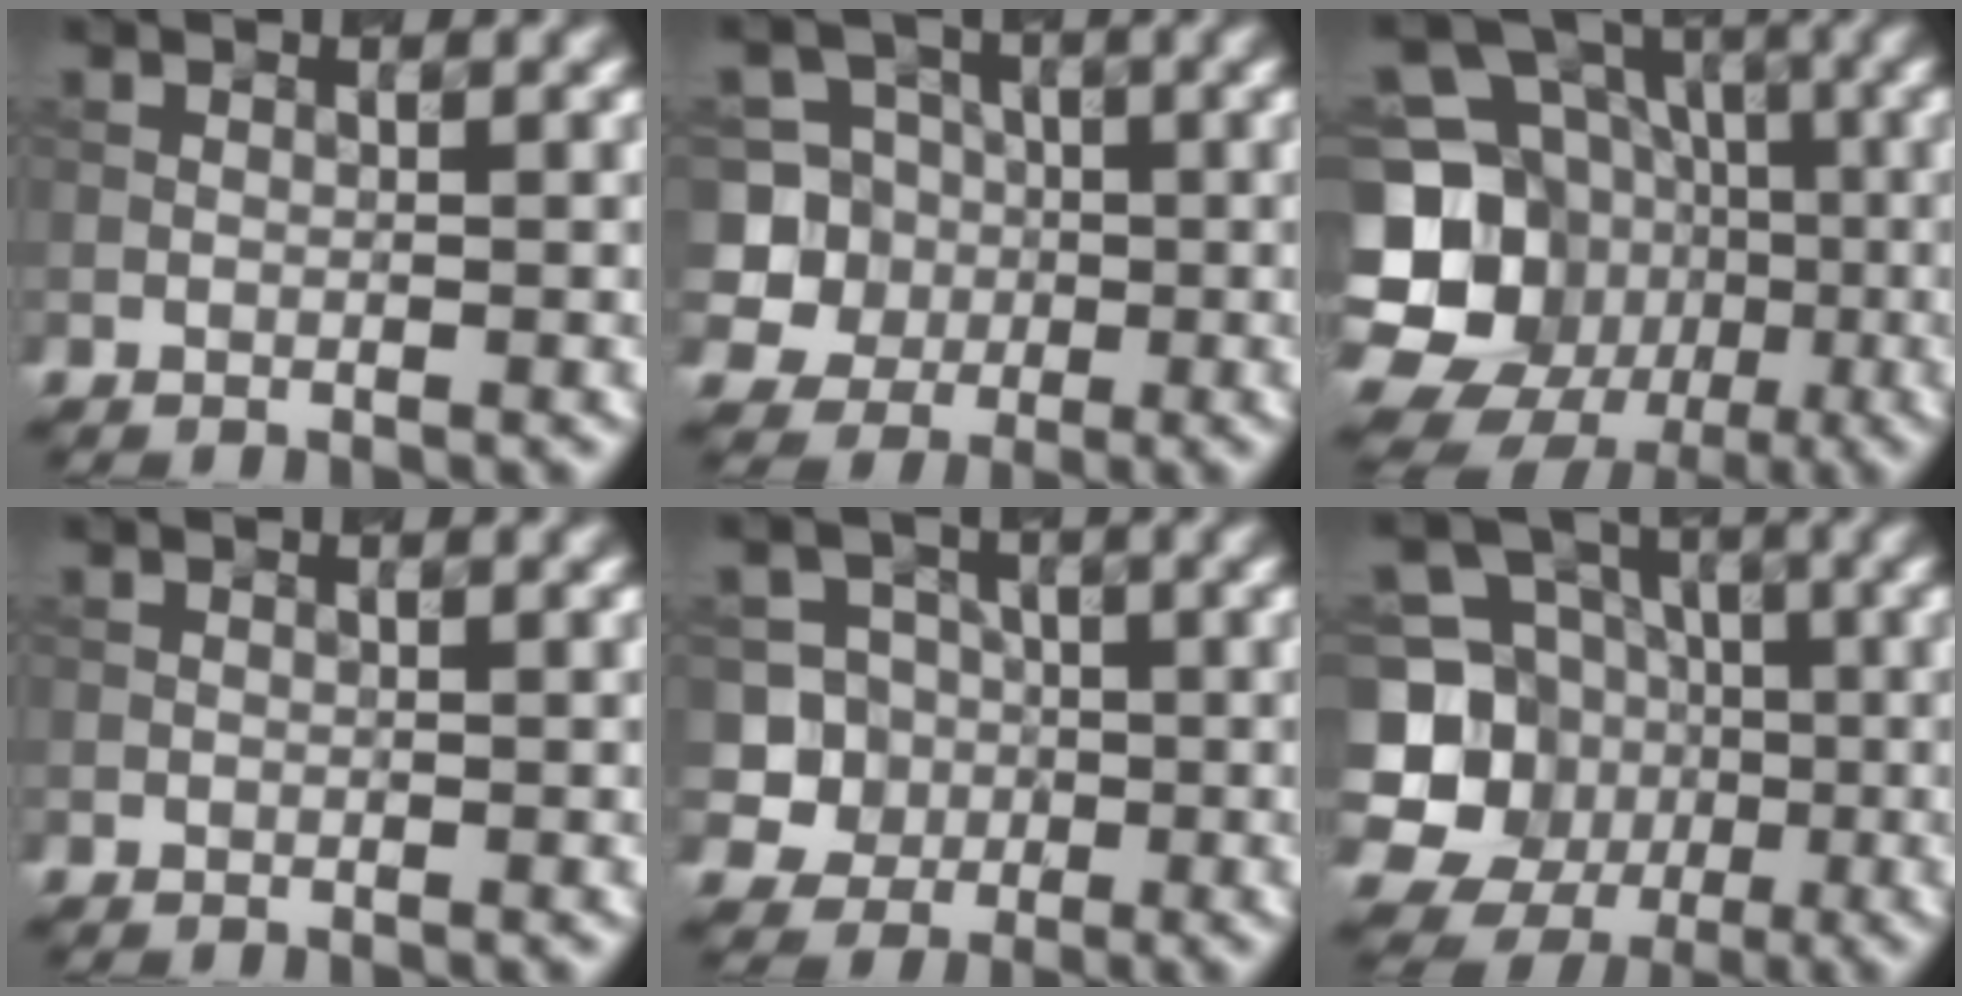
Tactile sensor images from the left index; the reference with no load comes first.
{"total": 6.5, "force": [-0.8, 6.2, 1.5], "torque": [-0.035, 0.028, -0.041]}
{"total": 17.0, "force": [-4.5, 15.1, 6.4], "torque": [-0.160, -0.006, -0.085]}
{"total": 0.0}
{"total": 4.9, "force": [-1.0, 4.7, 1.0], "torque": [-0.009, 0.020, -0.042]}
{"total": 10.9, "force": [-2.3, 10.3, 2.8], "torque": [-0.083, 0.002, -0.049]}